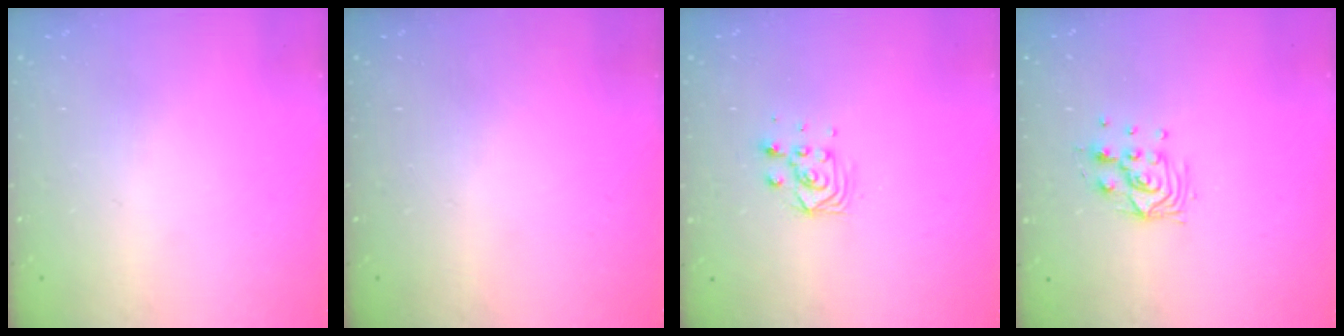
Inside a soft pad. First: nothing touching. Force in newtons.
{"total": 0.0}
{"total": 7.3, "press": 7.3, "slide": 0.4}
{"total": 8.3, "press": 8.3, "slide": 0.7}